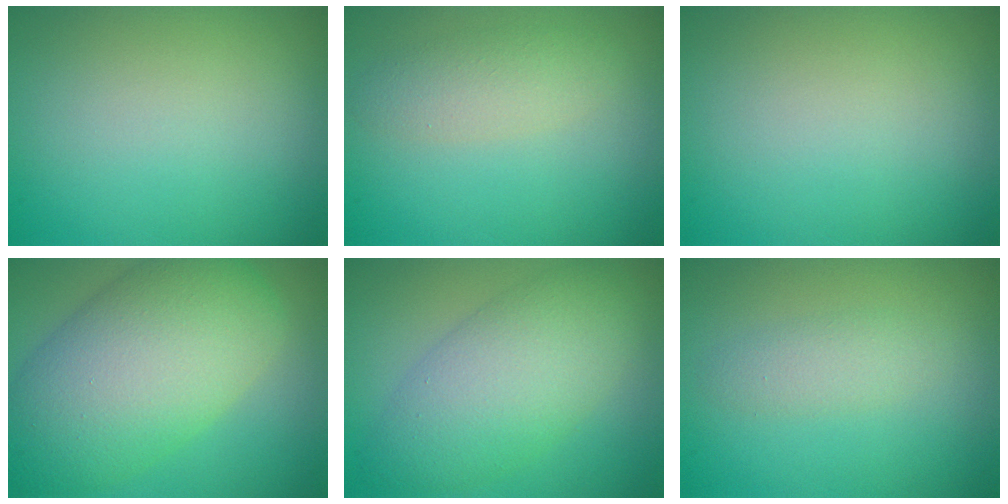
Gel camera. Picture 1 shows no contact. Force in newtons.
{"total": 2.4, "press": 2.4, "slide": 0.1}
{"total": 0.0}
{"total": 11.7, "press": 11.7, "slide": 0.4}
{"total": 6.9, "press": 6.9, "slide": 0.2}
{"total": 1.8, "press": 1.8, "slide": 0.0}